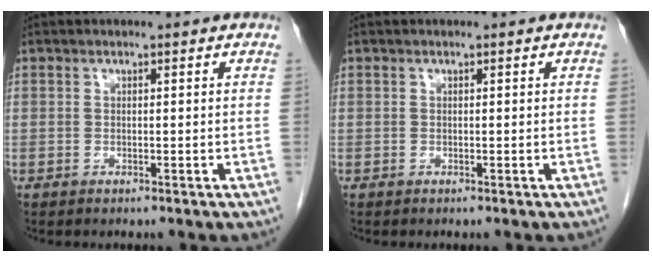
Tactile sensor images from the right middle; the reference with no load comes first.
{"total": 0.0}